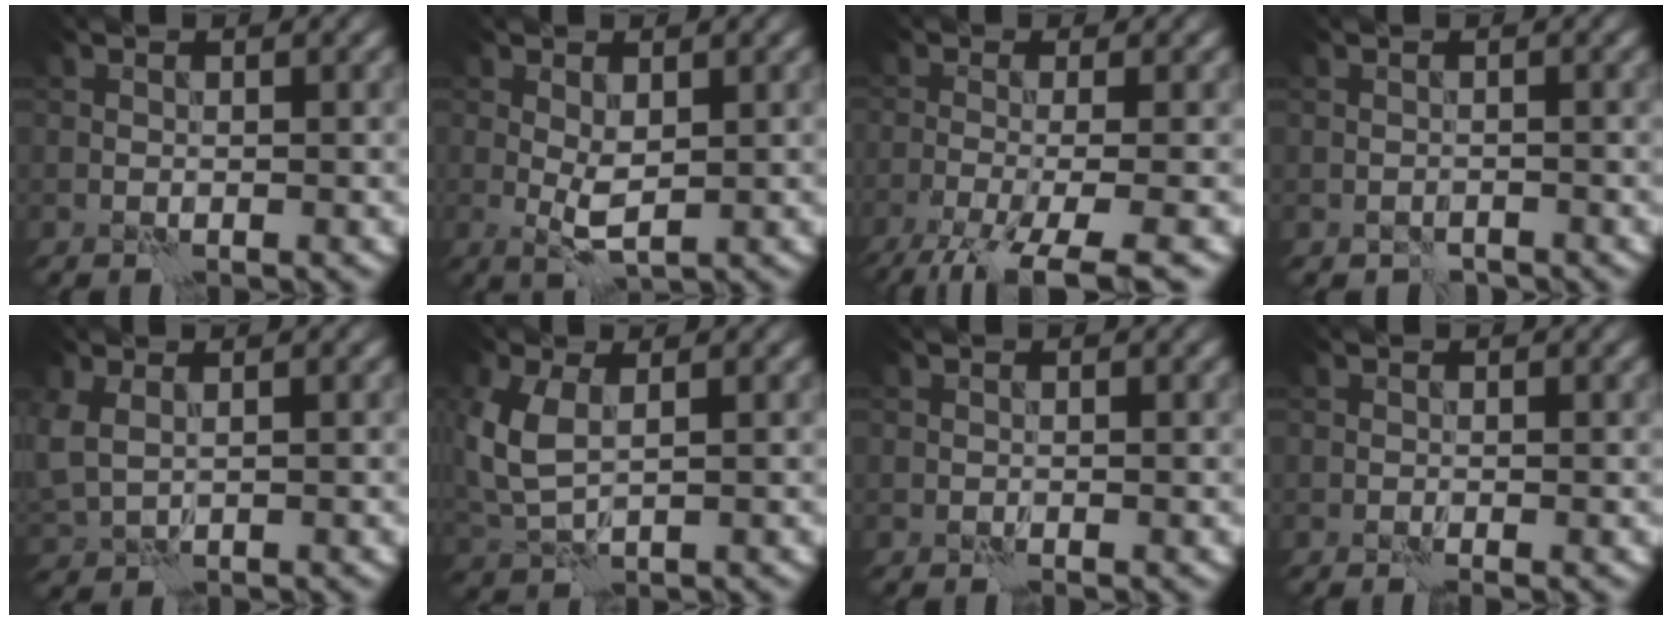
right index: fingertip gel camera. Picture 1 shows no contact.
{"total": 2.4, "force": [0.2, 0.9, 2.2], "torque": [-0.046, -0.001, 0.006]}
{"total": 7.3, "force": [-4.4, 1.9, 5.5], "torque": [-0.084, -0.009, -0.082]}
{"total": 1.2, "force": [-1.0, 0.5, 0.2], "torque": [-0.002, -0.001, -0.018]}
{"total": 3.0, "force": [1.0, 2.1, 1.9], "torque": [-0.052, 0.002, 0.033]}
{"total": 4.9, "force": [1.2, 2.8, 3.9], "torque": [-0.109, 0.005, 0.026]}
{"total": 0.0}
{"total": 0.5, "force": [-0.2, 0.0, 0.5], "torque": [-0.010, -0.003, -0.006]}